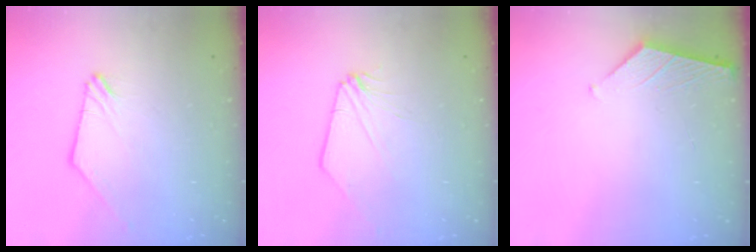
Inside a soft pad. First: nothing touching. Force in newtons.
{"total": 1.7, "press": 1.7, "slide": 0.3}
{"total": 1.3, "press": 1.3, "slide": 0.2}